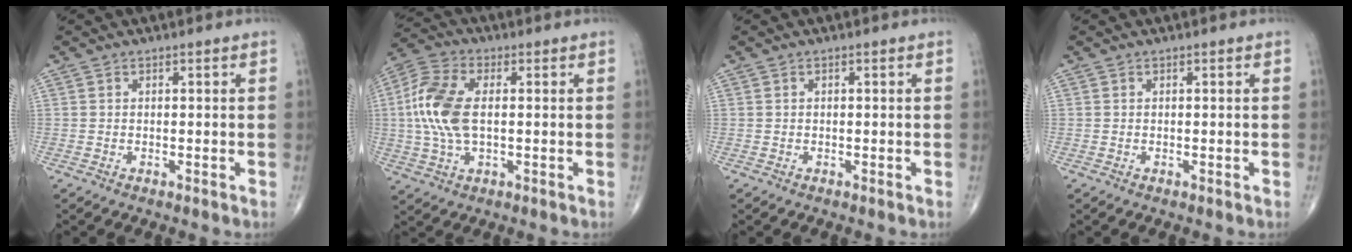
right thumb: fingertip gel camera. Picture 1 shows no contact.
{"total": 12.2, "force": [0.6, 6.6, 10.3], "torque": [-0.234, 0.013, 0.008]}
{"total": 0.0}
{"total": 0.0}